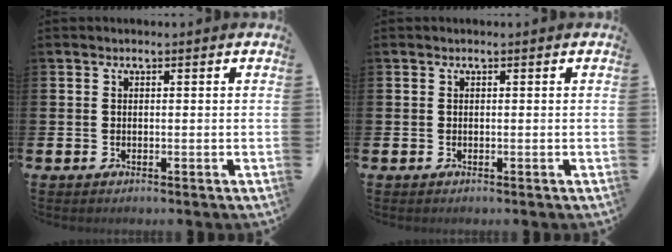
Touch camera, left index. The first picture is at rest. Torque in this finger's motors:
{"motor_torque": [-0.09, -0.07, 0.00, 0.00]}